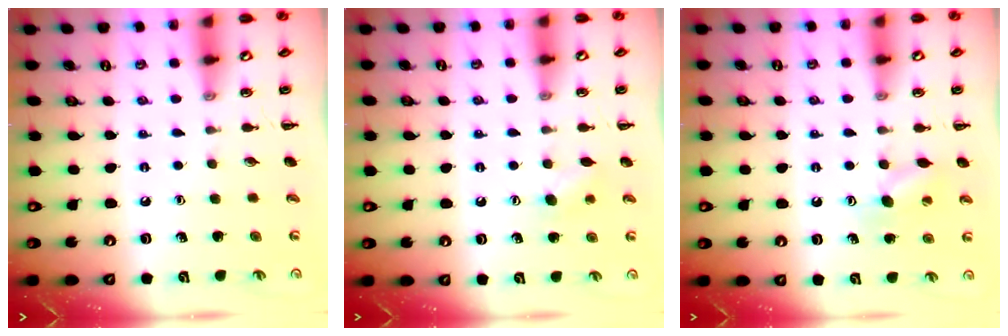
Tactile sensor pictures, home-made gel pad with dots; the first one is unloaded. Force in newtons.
{"total": 6.3, "press": 6.1, "slide": 1.5}
{"total": 7.4, "press": 7.3, "slide": 1.4}